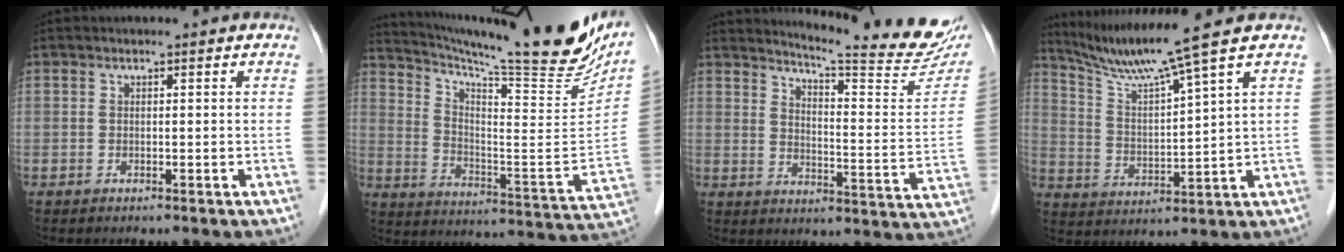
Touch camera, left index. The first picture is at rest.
{"total": 24.1, "force": [21.2, 0.6, 11.5], "torque": [-0.190, -0.077, 0.303]}
{"total": 19.8, "force": [18.4, 0.6, 7.4], "torque": [-0.108, -0.092, 0.220]}
{"total": 9.1, "force": [7.4, -2.8, 4.4], "torque": [-0.083, -0.011, 0.144]}